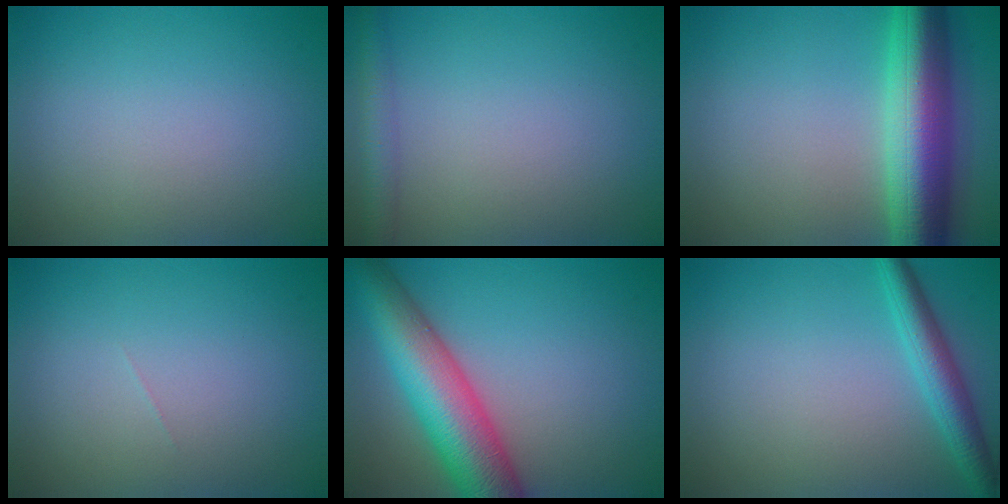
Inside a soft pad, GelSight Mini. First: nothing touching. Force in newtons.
{"total": 2.7, "press": 2.7, "slide": 0.2}
{"total": 9.5, "press": 9.5, "slide": 0.2}
{"total": 0.0}
{"total": 9.9, "press": 9.9, "slide": 0.4}
{"total": 3.4, "press": 3.4, "slide": 0.1}